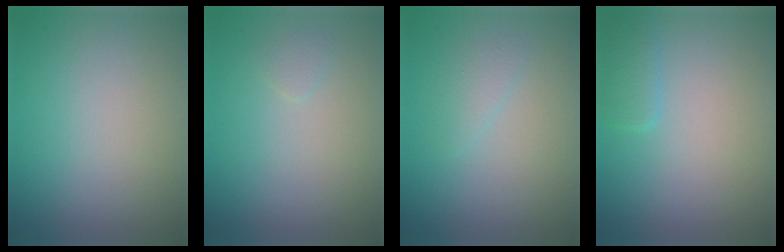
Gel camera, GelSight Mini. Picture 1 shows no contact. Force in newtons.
{"total": 0.6, "press": 0.6, "slide": 0.1}
{"total": 1.1, "press": 1.1, "slide": 0.1}
{"total": 1.5, "press": 1.5, "slide": 0.1}